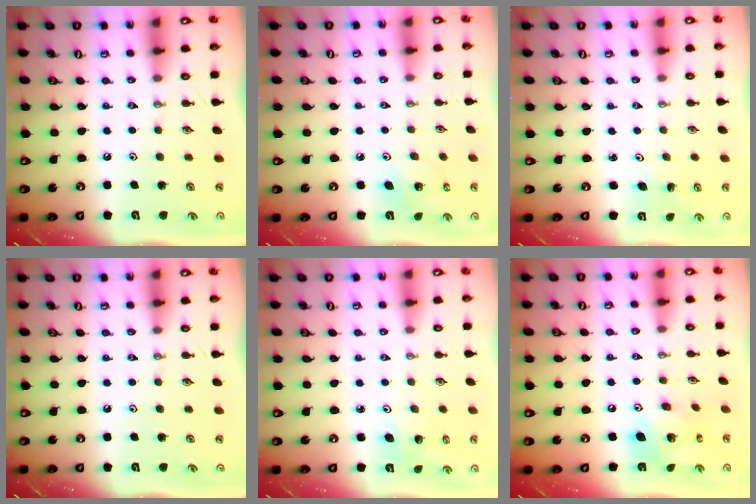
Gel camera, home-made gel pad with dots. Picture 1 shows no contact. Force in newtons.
{"total": 3.7, "press": 3.7, "slide": 0.2}
{"total": 2.3, "press": 2.3, "slide": 0.3}
{"total": 0.0}
{"total": 4.5, "press": 4.3, "slide": 1.3}
{"total": 12.9, "press": 12.9, "slide": 1.0}